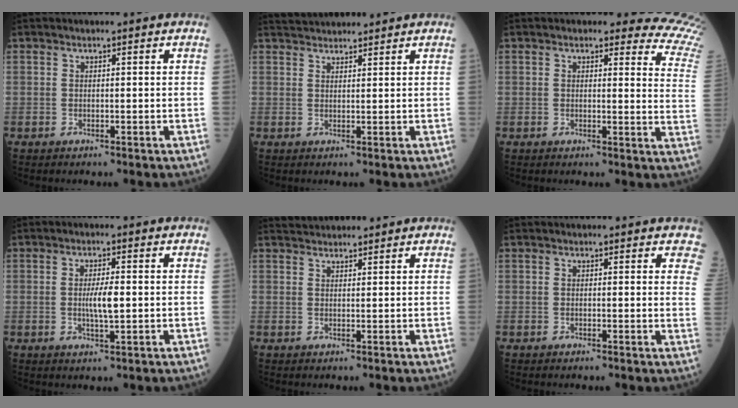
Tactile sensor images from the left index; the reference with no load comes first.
{"total": 5.2, "force": [5.1, 0.6, 1.0], "torque": [-0.020, 0.033, 0.083]}
{"total": 10.8, "force": [10.5, 1.8, 1.8], "torque": [0.017, -0.083, 0.069]}
{"total": 3.6, "force": [-0.1, 0.6, 3.6], "torque": [-0.070, -0.007, -0.001]}
{"total": 4.5, "force": [4.3, 0.9, 0.7], "torque": [-0.013, 0.033, 0.067]}
{"total": 5.2, "force": [4.7, 1.8, 1.4], "torque": [0.008, -0.016, 0.027]}